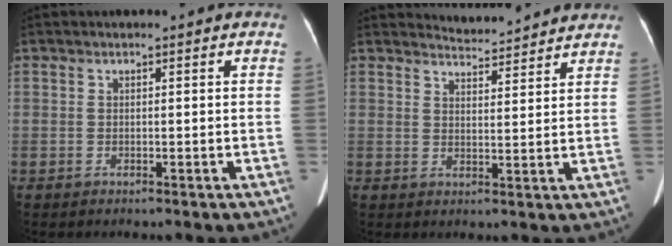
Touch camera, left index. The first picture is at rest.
{"total": 6.2, "force": [6.2, 0.4, 0.2], "torque": [-0.012, 0.011, 0.079]}